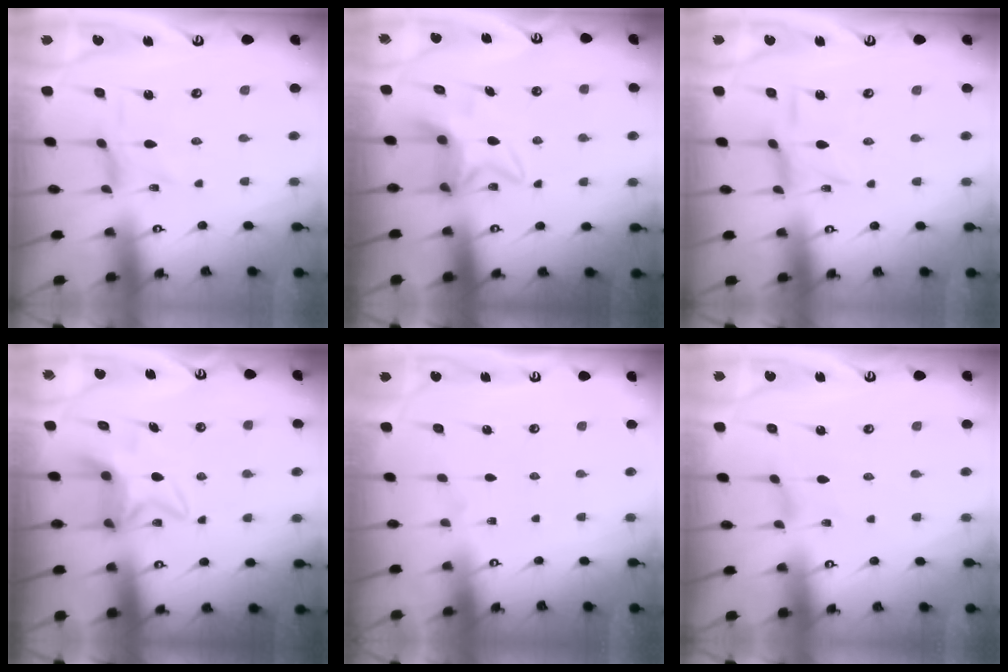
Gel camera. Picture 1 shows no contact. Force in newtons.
{"total": 6.0, "press": 6.0, "slide": 0.4}
{"total": 2.4, "press": 2.4, "slide": 0.4}
{"total": 6.0, "press": 6.0, "slide": 0.4}
{"total": 0.0}
{"total": 0.6, "press": 0.6, "slide": 0.2}